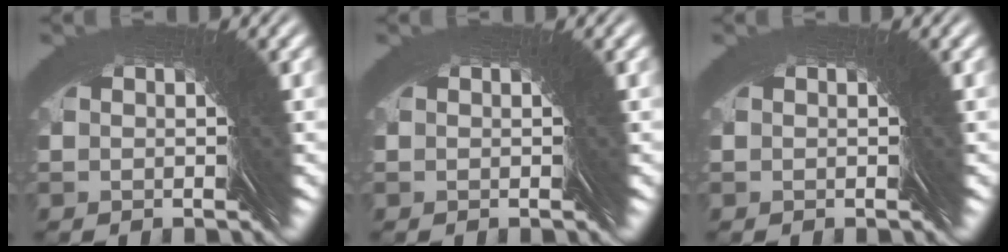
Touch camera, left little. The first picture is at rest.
{"total": 0.0}
{"total": 0.0}